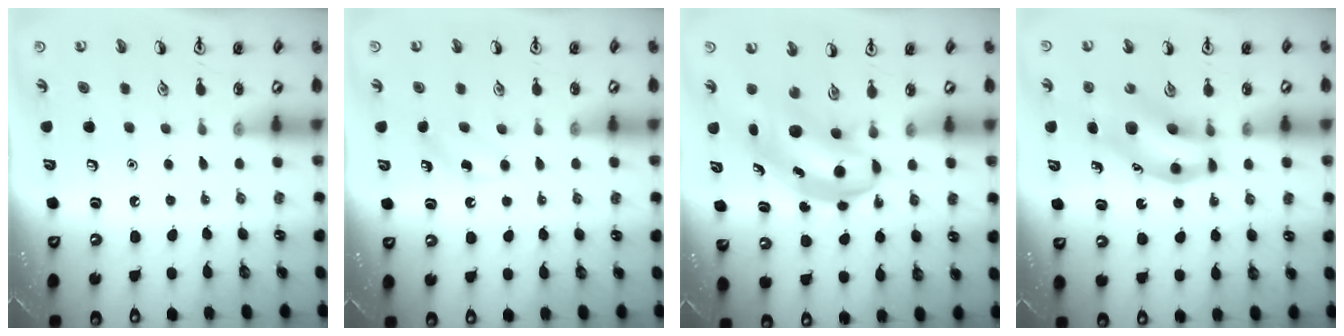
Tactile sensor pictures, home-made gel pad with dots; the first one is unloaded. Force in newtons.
{"total": 2.6, "press": 2.4, "slide": 0.8}
{"total": 5.0, "press": 4.8, "slide": 1.3}
{"total": 10.9, "press": 10.6, "slide": 2.9}